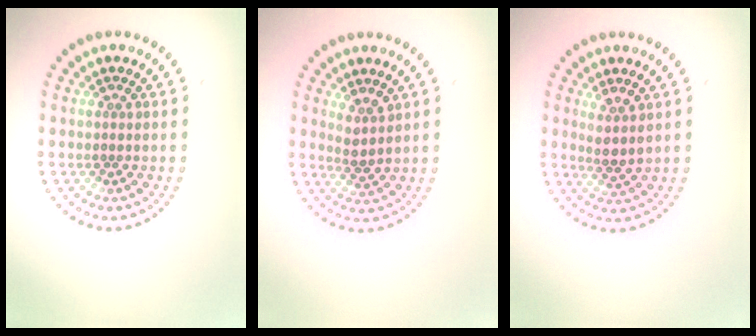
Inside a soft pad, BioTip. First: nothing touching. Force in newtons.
{"total": 1.8, "press": 1.5, "slide": 1.0}
{"total": 2.2, "press": 1.6, "slide": 1.5}